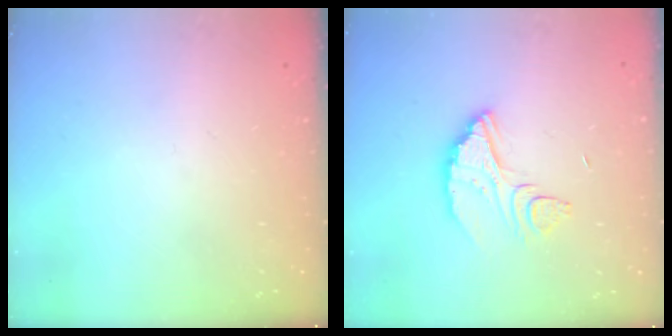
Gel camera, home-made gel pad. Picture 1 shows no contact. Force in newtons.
{"total": 8.1, "press": 8.1, "slide": 0.4}